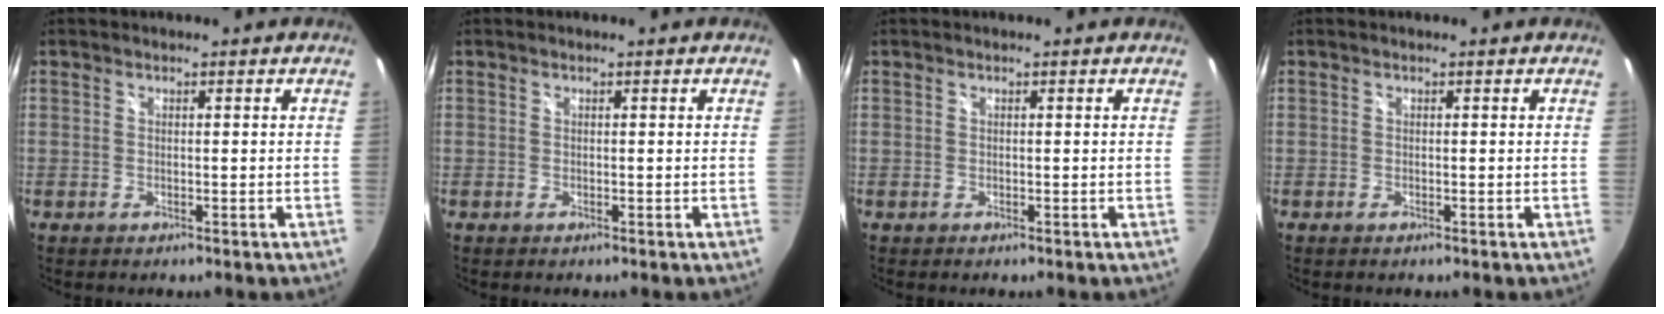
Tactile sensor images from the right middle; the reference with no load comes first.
{"total": 0.0}
{"total": 0.0}
{"total": 0.0}